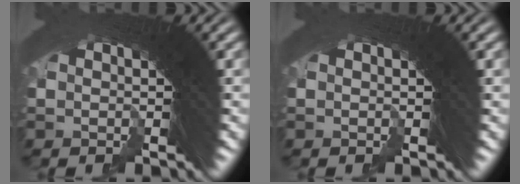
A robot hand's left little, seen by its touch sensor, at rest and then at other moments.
{"total": 0.0}